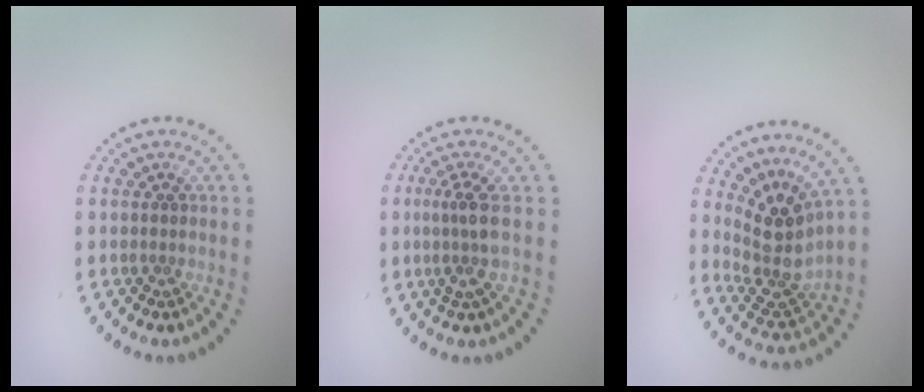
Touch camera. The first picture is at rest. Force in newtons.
{"total": 2.4, "press": 1.8, "slide": 1.6}
{"total": 4.2, "press": 3.1, "slide": 2.8}